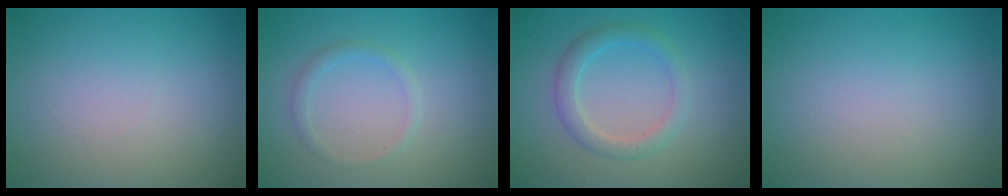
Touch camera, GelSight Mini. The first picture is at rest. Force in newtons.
{"total": 1.2, "press": 1.1, "slide": 0.1}
{"total": 2.5, "press": 2.5, "slide": 0.1}
{"total": 0.0}